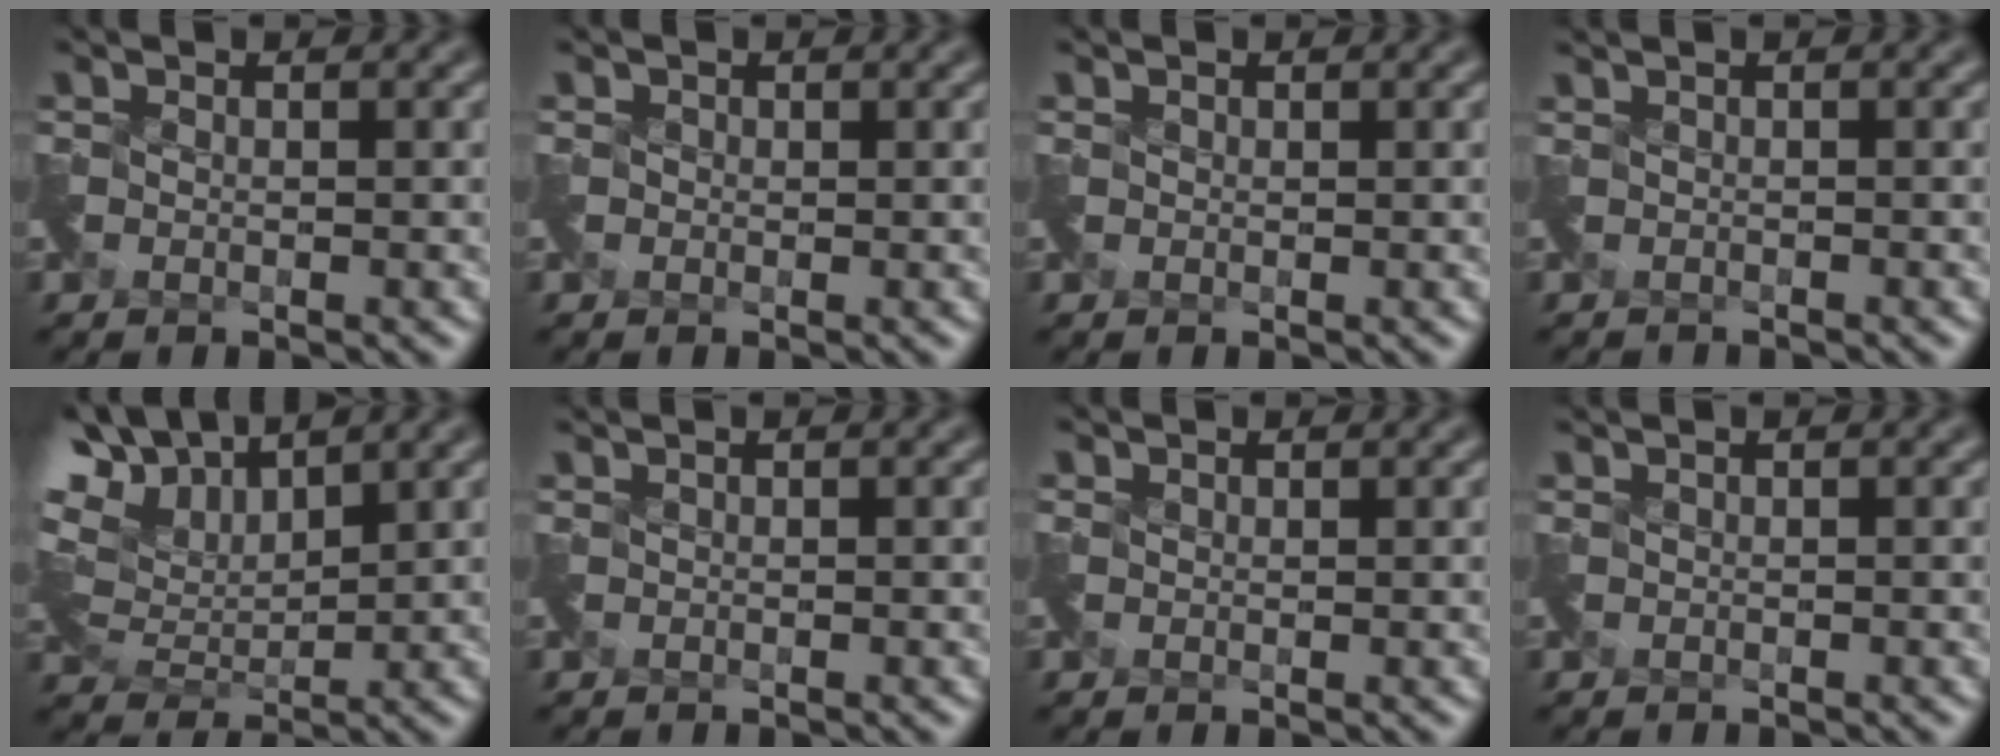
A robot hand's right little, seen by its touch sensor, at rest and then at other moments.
{"total": 1.0, "force": [-0.3, 0.5, -0.9], "torque": [0.017, -0.001, -0.001]}
{"total": 0.7, "force": [-0.1, 0.3, -0.6], "torque": [0.010, 0.001, 0.004]}
{"total": 0.7, "force": [-0.7, 0.0, 0.0], "torque": [0.001, -0.013, -0.016]}
{"total": 8.1, "force": [6.1, 3.4, 4.2], "torque": [-0.105, 0.031, 0.110]}
{"total": 0.0}
{"total": 0.7, "force": [0.1, 0.2, -0.6], "torque": [0.011, 0.003, 0.008]}
{"total": 0.0}